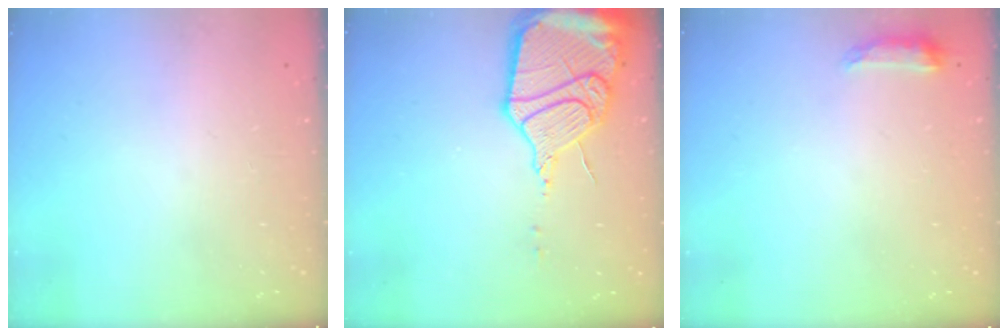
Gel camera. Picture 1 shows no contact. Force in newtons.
{"total": 19.2, "press": 18.4, "slide": 5.2}
{"total": 6.5, "press": 6.4, "slide": 1.0}